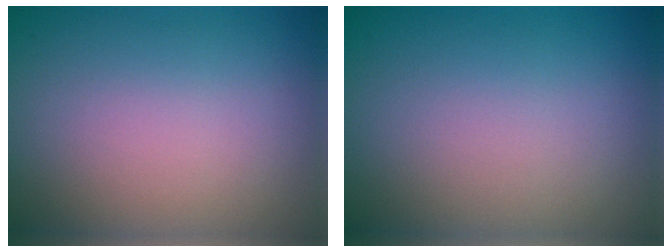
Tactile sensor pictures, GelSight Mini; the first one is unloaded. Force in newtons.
{"total": 0.0}